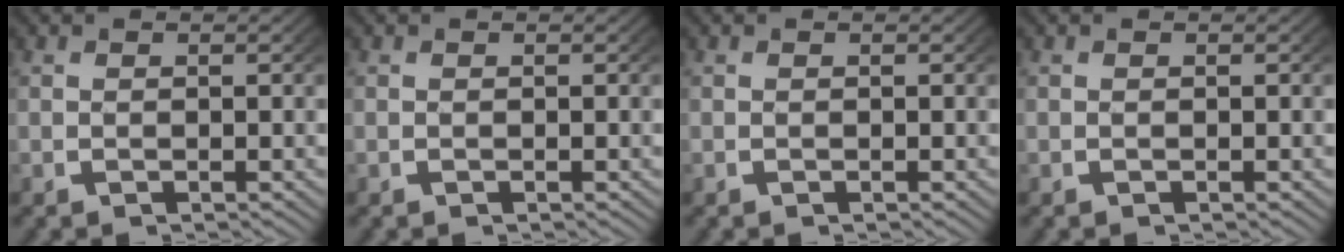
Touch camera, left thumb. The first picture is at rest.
{"total": 0.0}
{"total": 0.0}
{"total": 0.0}